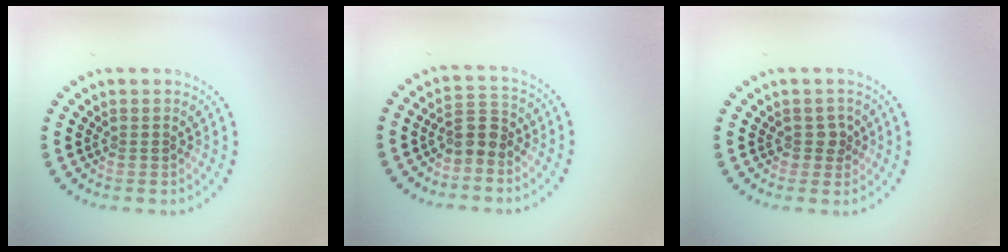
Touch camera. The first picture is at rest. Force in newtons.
{"total": 2.2, "press": 1.8, "slide": 1.3}
{"total": 1.2, "press": 1.0, "slide": 0.6}